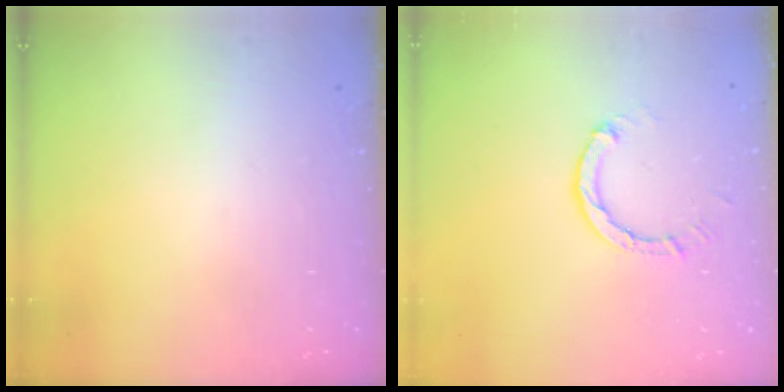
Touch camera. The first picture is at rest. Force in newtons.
{"total": 3.0, "press": 3.0, "slide": 0.3}